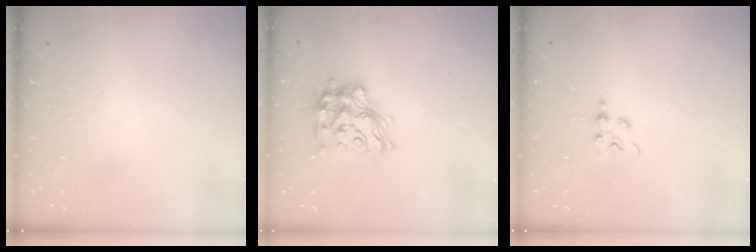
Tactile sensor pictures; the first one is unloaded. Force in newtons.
{"total": 15.9, "press": 15.8, "slide": 1.0}
{"total": 3.0, "press": 3.0, "slide": 0.3}